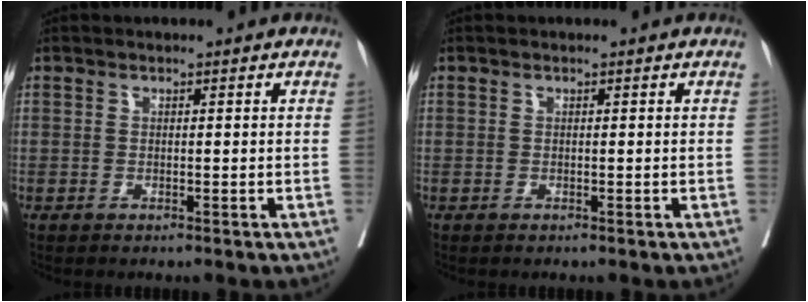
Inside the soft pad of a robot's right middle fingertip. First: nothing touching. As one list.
[{"total": 0.0}]